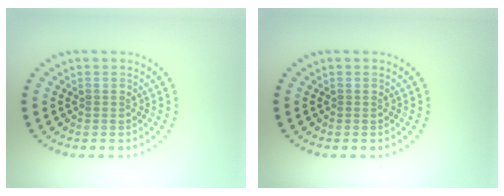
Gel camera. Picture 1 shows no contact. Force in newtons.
{"total": 0.0}